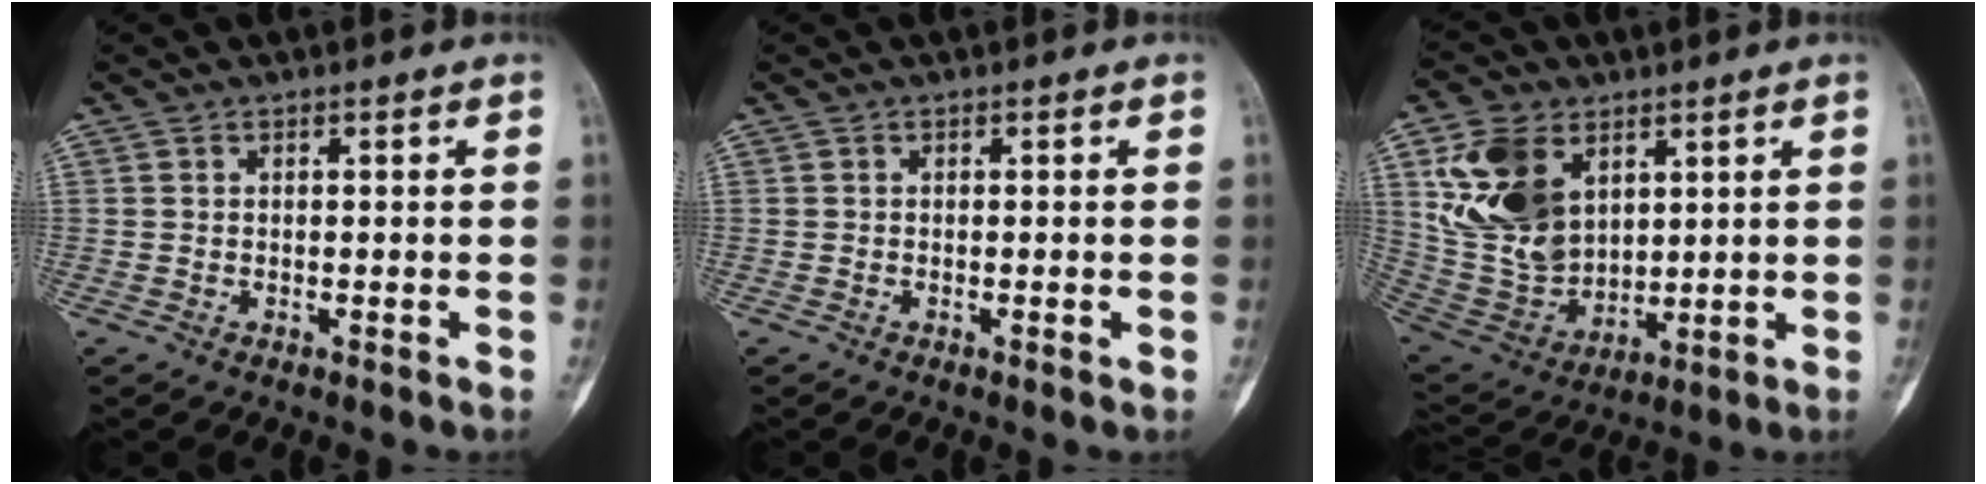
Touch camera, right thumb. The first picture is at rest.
{"total": 0.6, "force": [-0.2, 0.1, 0.6], "torque": [-0.005, 0.000, -0.001]}
{"total": 16.1, "force": [6.1, 11.1, 10.0], "torque": [-0.173, -0.025, 0.138]}